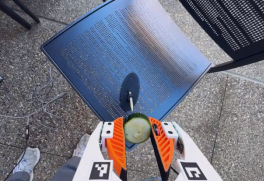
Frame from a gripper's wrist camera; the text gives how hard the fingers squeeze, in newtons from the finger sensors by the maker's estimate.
{"total": 9.2, "left": 8.6, "right": 9.8}